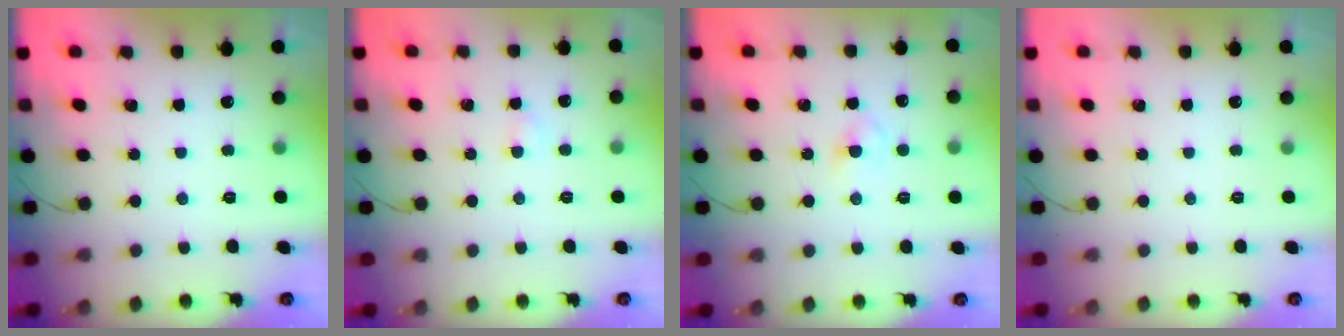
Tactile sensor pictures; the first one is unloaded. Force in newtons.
{"total": 2.2, "press": 2.0, "slide": 0.8}
{"total": 2.9, "press": 2.7, "slide": 1.2}
{"total": 0.0}